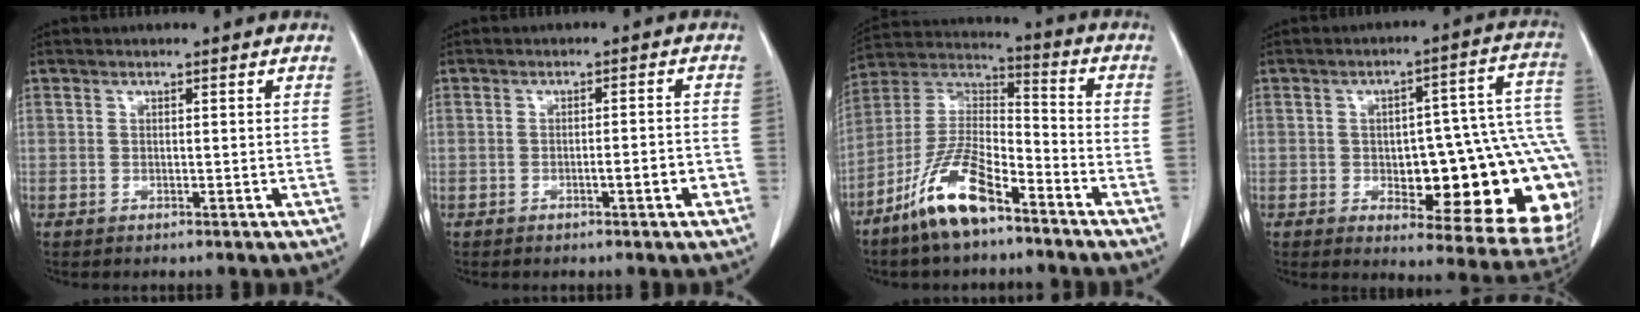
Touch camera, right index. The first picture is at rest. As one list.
[{"total": 3.0, "force": [-1.4, 0.3, 2.6], "torque": [-0.035, 0.003, -0.019]}, {"total": 13.3, "force": [-8.6, 3.6, 9.4], "torque": [-0.196, 0.001, -0.164]}, {"total": 23.3, "force": [-4.7, 6.5, 21.9], "torque": [-0.182, 0.034, -0.038]}]